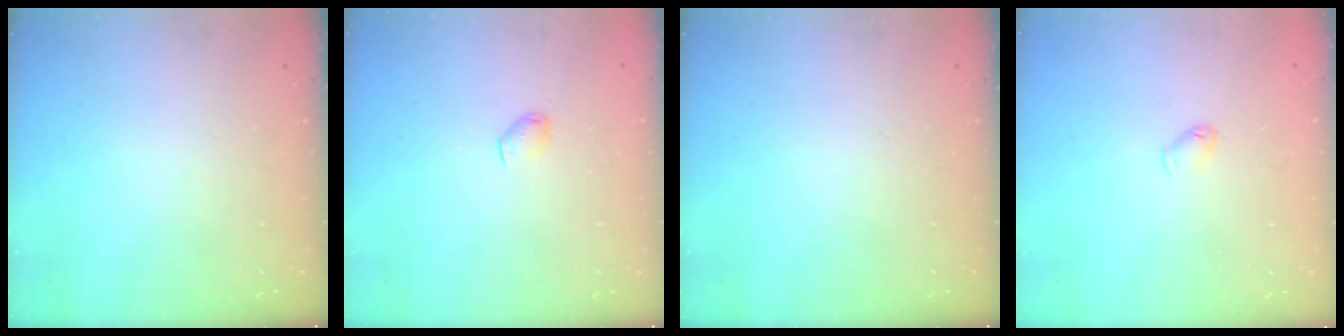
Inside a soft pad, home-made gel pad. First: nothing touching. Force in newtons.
{"total": 3.2, "press": 3.1, "slide": 0.6}
{"total": 0.0}
{"total": 3.8, "press": 3.7, "slide": 0.7}